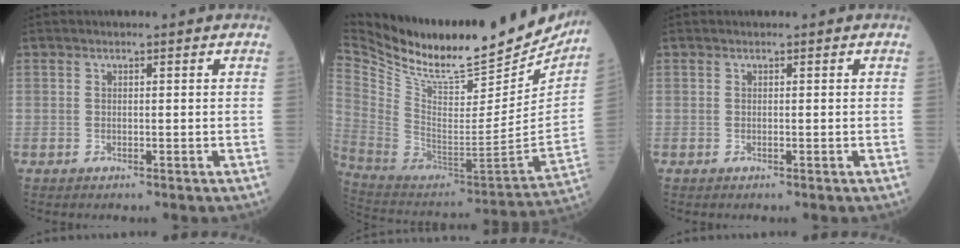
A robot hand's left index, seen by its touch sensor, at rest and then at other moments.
{"total": 30.8, "force": [25.8, 7.9, 14.9], "torque": [-0.274, -0.061, 0.391]}
{"total": 0.0}